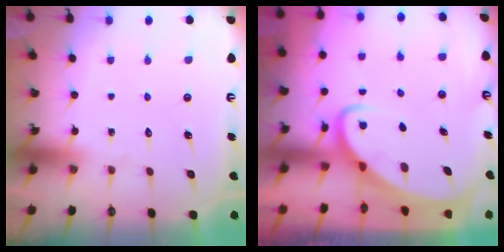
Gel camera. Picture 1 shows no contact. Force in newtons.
{"total": 3.6, "press": 3.5, "slide": 0.4}